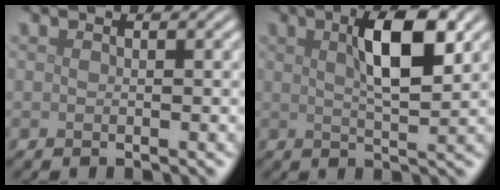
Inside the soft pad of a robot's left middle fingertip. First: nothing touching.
{"total": 6.0, "force": [2.0, 1.7, 5.4], "torque": [-0.087, 0.010, 0.032]}